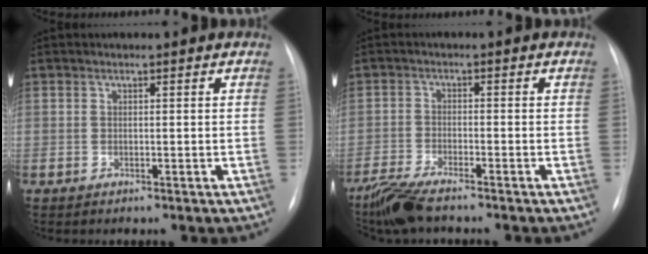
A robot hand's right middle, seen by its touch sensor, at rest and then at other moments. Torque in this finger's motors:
{"motor_torque": [-0.18, -0.24, 0.08, 0.06]}